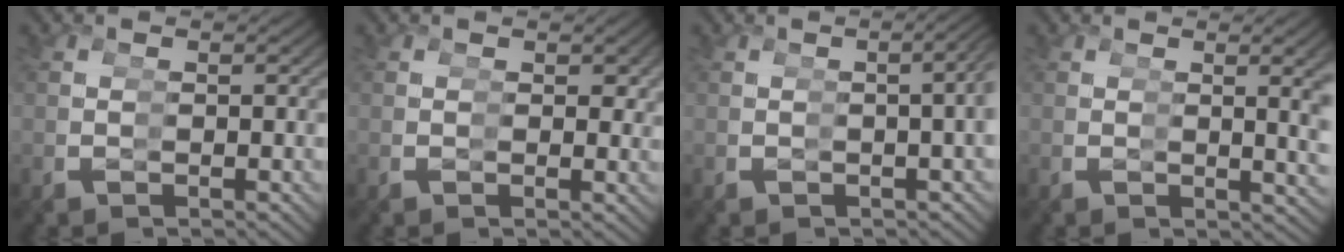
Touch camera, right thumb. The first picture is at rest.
{"total": 0.9, "force": [0.6, 0.6, 0.3], "torque": [0.001, -0.003, 0.006]}
{"total": 4.2, "force": [0.3, 1.2, 4.0], "torque": [-0.037, 0.020, -0.002]}
{"total": 3.0, "force": [0.6, 0.2, 2.9], "torque": [-0.029, 0.006, 0.011]}